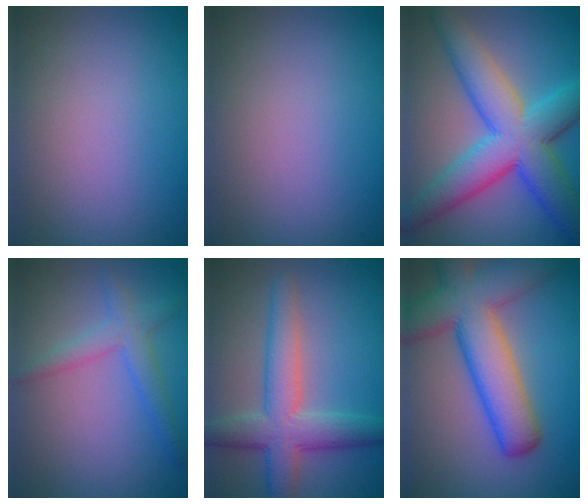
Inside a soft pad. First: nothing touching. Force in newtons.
{"total": 0.0}
{"total": 9.9, "press": 9.9, "slide": 0.2}
{"total": 2.8, "press": 2.8, "slide": 0.1}
{"total": 6.0, "press": 6.0, "slide": 0.4}
{"total": 10.0, "press": 10.0, "slide": 0.7}